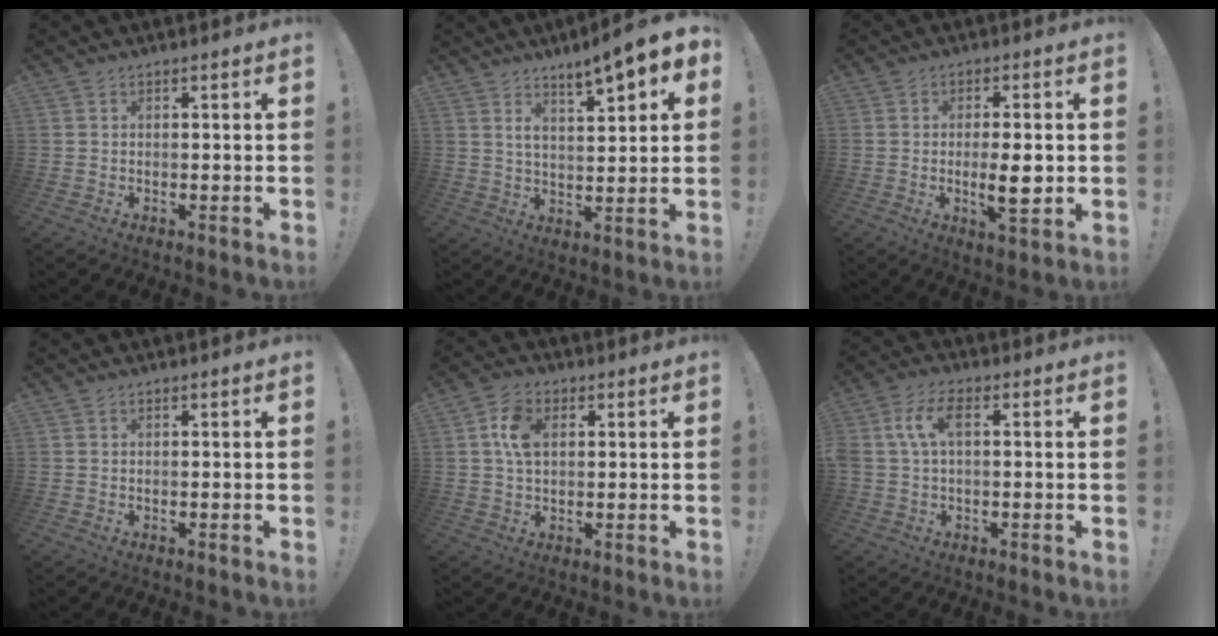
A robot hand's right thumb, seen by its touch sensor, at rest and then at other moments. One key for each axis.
{"total": 8.7, "fx": 6.0, "fy": 1.2, "fz": 6.1, "tx": -0.098, "ty": -0.044, "tz": 0.100}
{"total": 7.8, "fx": -1.0, "fy": 1.8, "fz": 7.5, "tx": -0.118, "ty": -0.012, "tz": -0.021}
{"total": 0.0}
{"total": 8.1, "fx": 1.8, "fy": 5.3, "fz": 5.9, "tx": -0.099, "ty": 0.004, "tz": 0.033}
{"total": 7.8, "fx": 0.9, "fy": 4.0, "fz": 6.7, "tx": -0.145, "ty": 0.011, "tz": 0.017}